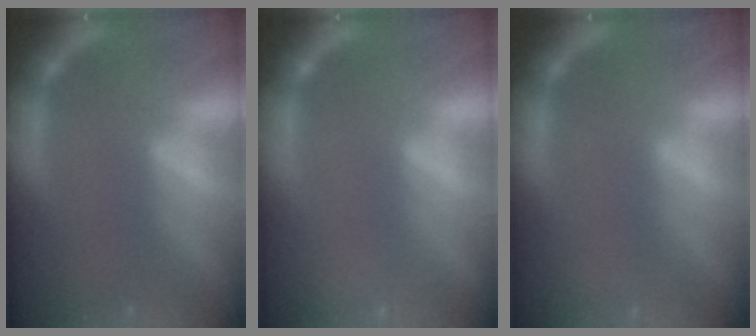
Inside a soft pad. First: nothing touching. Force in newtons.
{"total": 2.5}
{"total": 0.9}